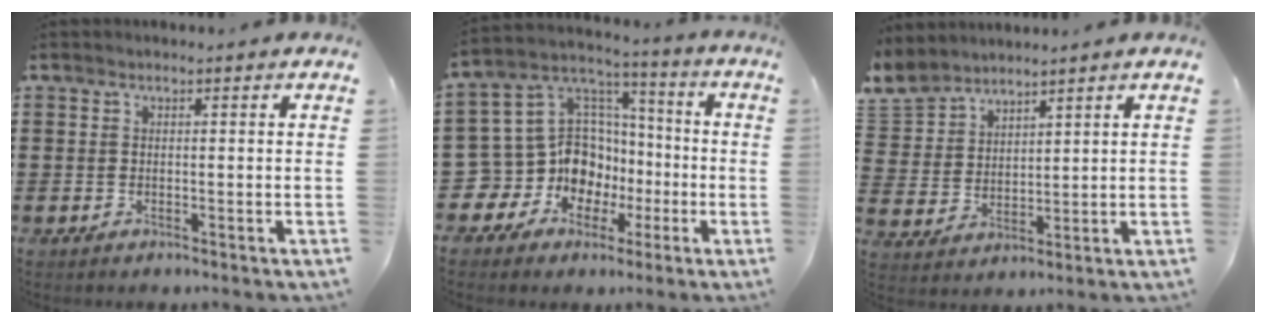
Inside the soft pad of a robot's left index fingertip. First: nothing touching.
{"total": 12.2, "force": [-2.7, 11.1, 4.3], "torque": [-0.145, -0.014, -0.042]}
{"total": 4.9, "force": [4.5, 2.0, 0.3], "torque": [-0.030, -0.018, 0.083]}